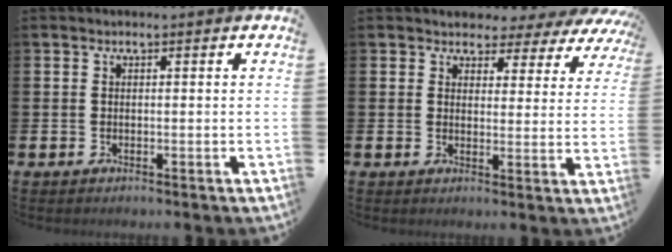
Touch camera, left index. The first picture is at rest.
{"total": 3.0, "force": [2.6, 1.6, 0.1], "torque": [-0.014, -0.026, 0.039]}